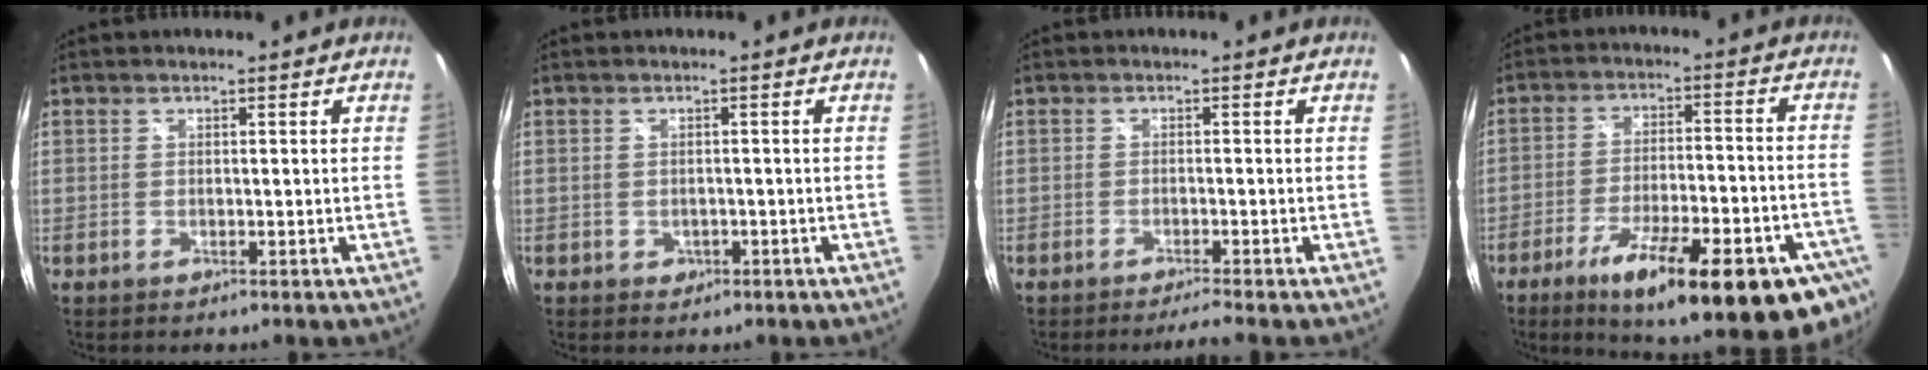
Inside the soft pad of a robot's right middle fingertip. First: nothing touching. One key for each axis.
{"total": 1.6, "fx": -0.5, "fy": 1.4, "fz": 0.6, "tx": -0.009, "ty": 0.000, "tz": -0.003}
{"total": 2.6, "fx": -2.3, "fy": -0.8, "fz": 0.9, "tx": -0.023, "ty": -0.007, "tz": -0.043}
{"total": 25.8, "fx": -15.0, "fy": 6.3, "fz": 20.1, "tx": -0.310, "ty": -0.053, "tz": -0.208}